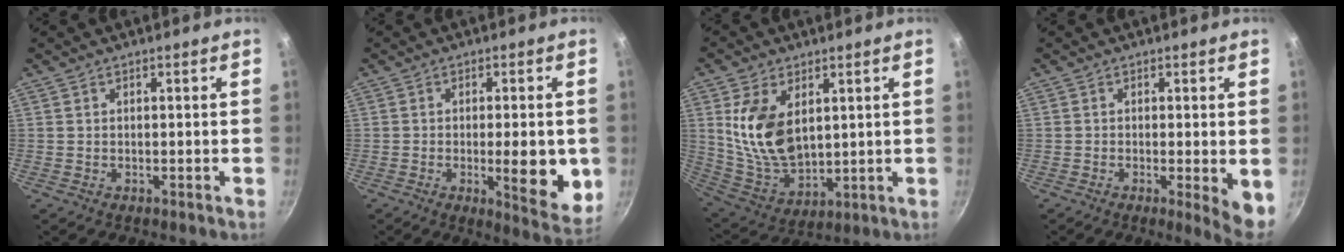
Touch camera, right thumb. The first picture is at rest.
{"total": 11.3, "force": [-1.7, 3.4, 10.7], "torque": [-0.127, -0.017, -0.020]}
{"total": 14.5, "force": [3.7, 8.9, 10.9], "torque": [-0.191, -0.034, 0.086]}
{"total": 5.8, "force": [-0.9, 1.0, 5.6], "torque": [-0.071, -0.012, -0.011]}